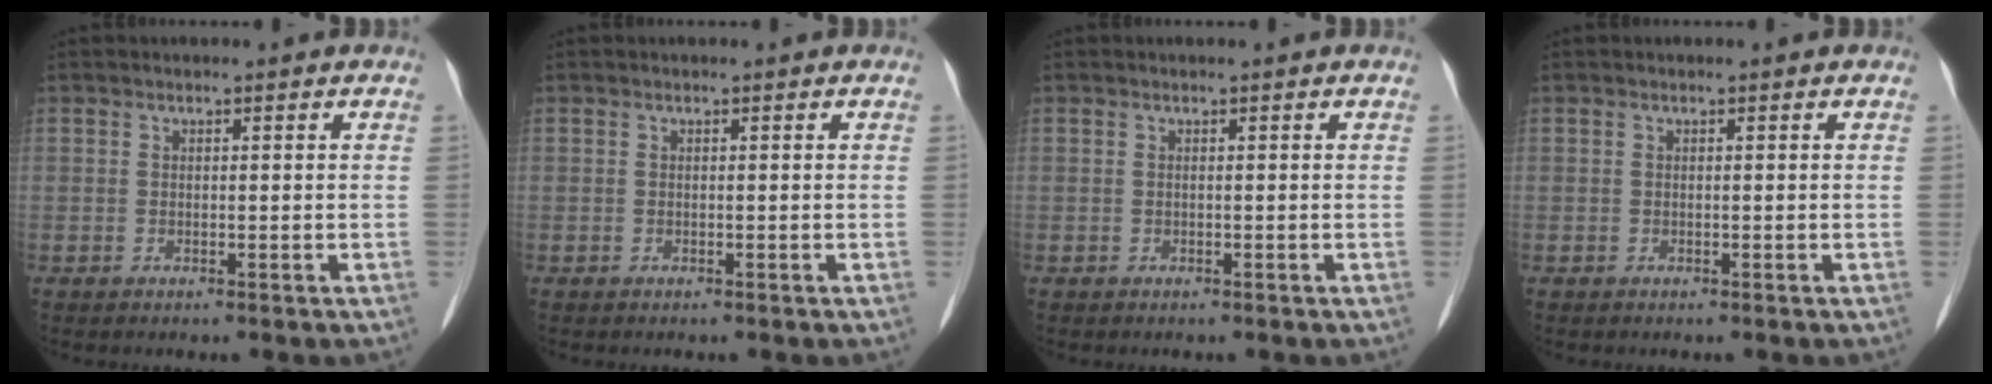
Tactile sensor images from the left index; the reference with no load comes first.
{"total": 0.0}
{"total": 0.0}
{"total": 0.0}